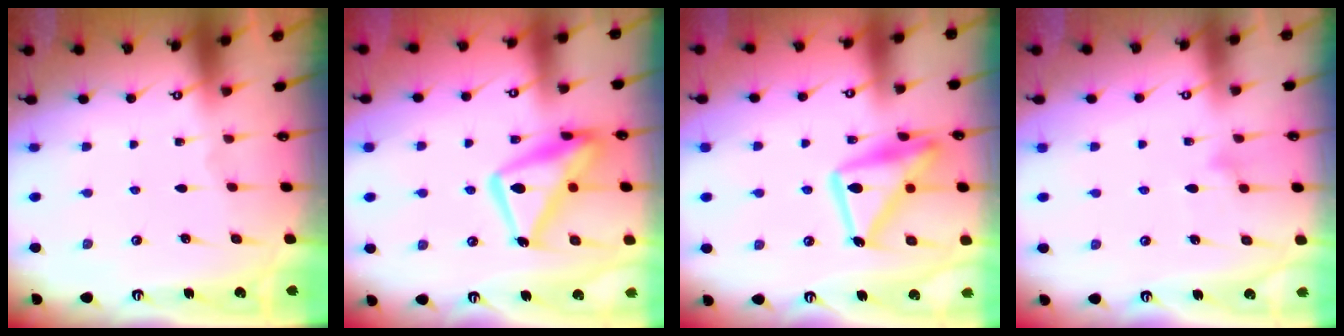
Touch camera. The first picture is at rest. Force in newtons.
{"total": 16.2, "press": 16.1, "slide": 1.3}
{"total": 18.4, "press": 18.3, "slide": 1.4}
{"total": 10.3, "press": 10.3, "slide": 0.5}